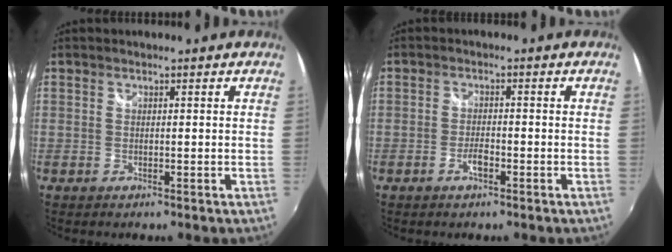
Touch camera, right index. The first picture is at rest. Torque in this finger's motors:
{"motor_torque": [0.46, -0.14, 0.07, 0.04]}